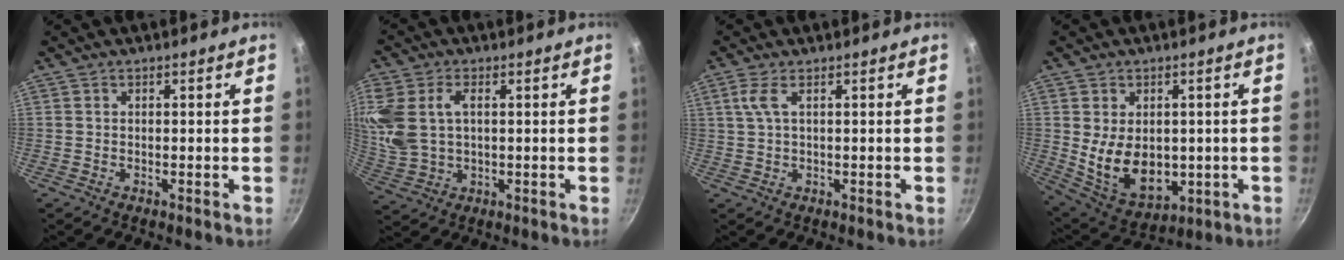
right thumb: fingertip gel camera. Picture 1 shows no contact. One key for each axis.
{"total": 12.6, "fx": 3.0, "fy": 8.2, "fz": 9.1, "tx": -0.200, "ty": 0.009, "tz": 0.065}
{"total": 3.0, "fx": 1.0, "fy": 0.8, "fz": 2.7, "tx": -0.066, "ty": 0.004, "tz": 0.023}
{"total": 13.2, "fx": -0.2, "fy": 9.2, "fz": 9.4, "tx": -0.132, "ty": -0.020, "tz": 0.029}